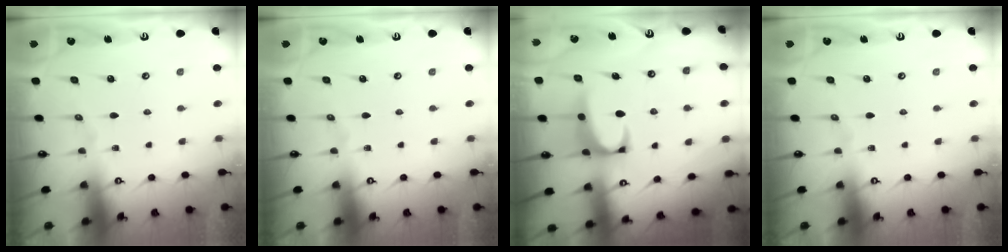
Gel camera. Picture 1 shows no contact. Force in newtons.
{"total": 0.0}
{"total": 2.1, "press": 1.8, "slide": 0.9}
{"total": 0.0}